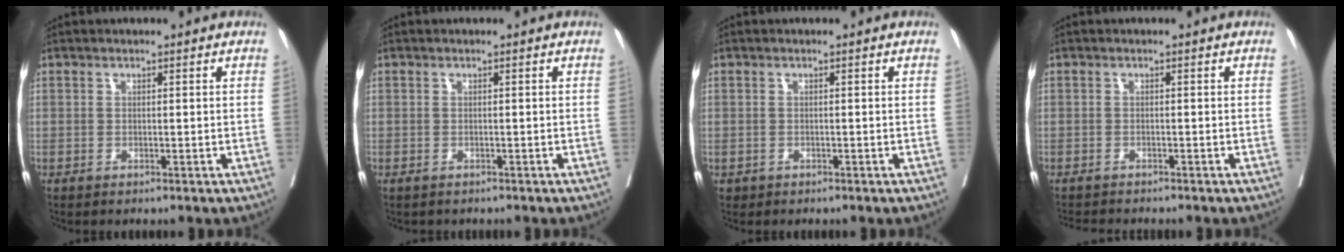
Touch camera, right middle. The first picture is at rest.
{"total": 1.0, "force": [-0.9, 0.4, 0.2], "torque": [-0.008, -0.002, -0.014]}
{"total": 0.5, "force": [-0.3, 0.4, 0.0], "torque": [-0.006, 0.002, -0.005]}
{"total": 3.0, "force": [-3.0, 0.0, 0.6], "torque": [-0.005, -0.011, -0.046]}